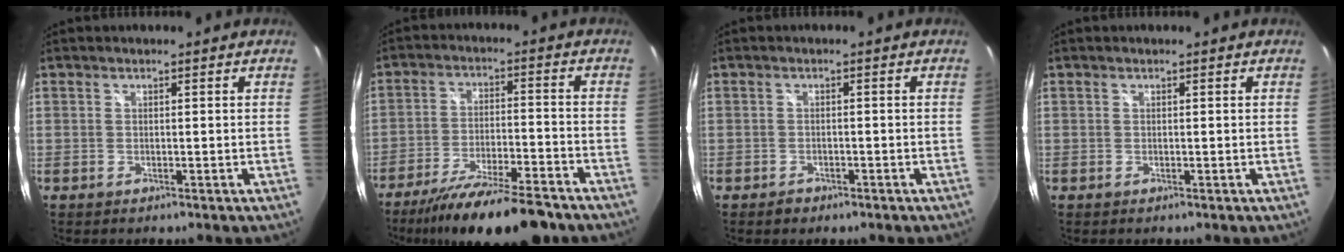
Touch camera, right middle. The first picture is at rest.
{"total": 17.3, "force": [-14.1, 2.7, 9.6], "torque": [-0.181, -0.034, -0.223]}
{"total": 1.8, "force": [-1.3, 1.1, 0.6], "torque": [-0.013, -0.002, -0.020]}
{"total": 0.0}